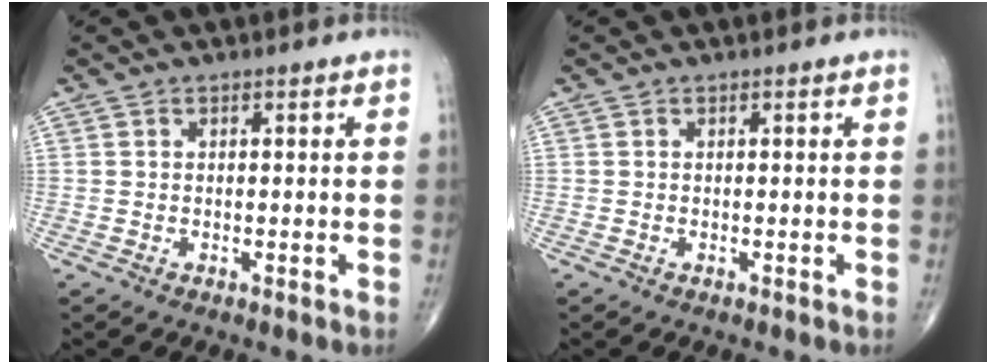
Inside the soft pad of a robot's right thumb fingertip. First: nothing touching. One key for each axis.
{"total": 0.0}